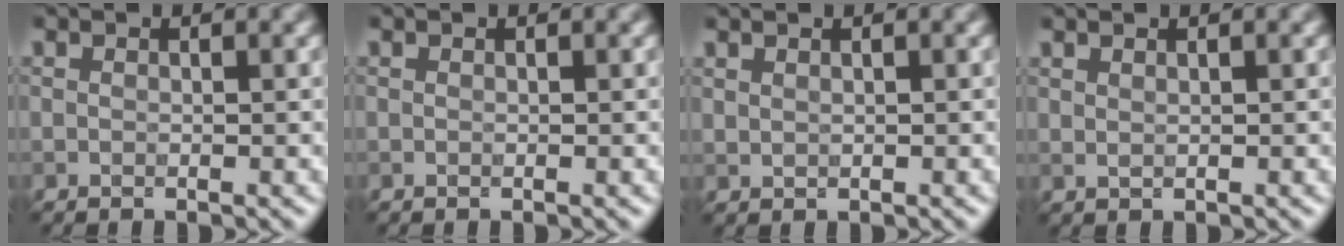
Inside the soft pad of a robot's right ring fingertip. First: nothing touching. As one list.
[{"total": 0.0}, {"total": 0.9, "force": [0.9, 0.3, 0.0], "torque": [-0.004, -0.002, 0.016]}, {"total": 1.1, "force": [0.9, 0.4, 0.3], "torque": [-0.004, -0.002, 0.011]}]